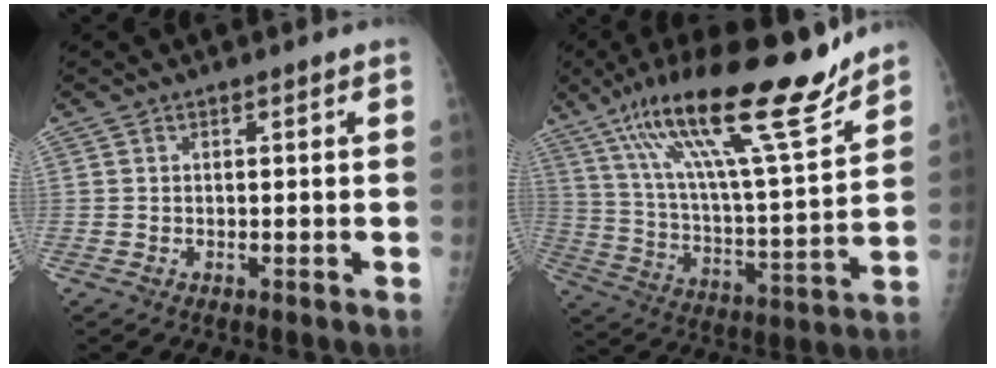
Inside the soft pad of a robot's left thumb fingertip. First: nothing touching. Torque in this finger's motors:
{"motor_torque": [1.51, -0.25, 1.58, -1.19, 0.45]}